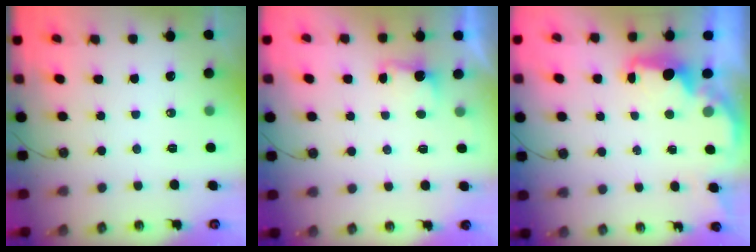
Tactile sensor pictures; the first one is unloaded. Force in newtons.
{"total": 2.3, "press": 2.1, "slide": 0.9}
{"total": 2.4, "press": 2.2, "slide": 0.8}